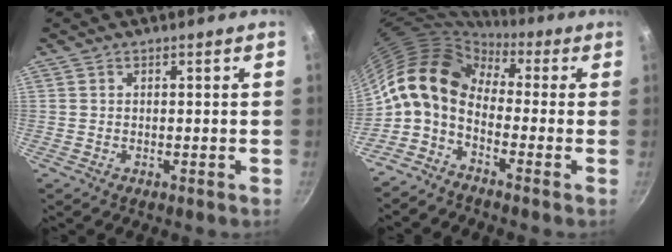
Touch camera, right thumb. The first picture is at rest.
{"total": 11.7, "force": [0.5, 7.5, 9.0], "torque": [-0.151, 0.026, -0.014]}